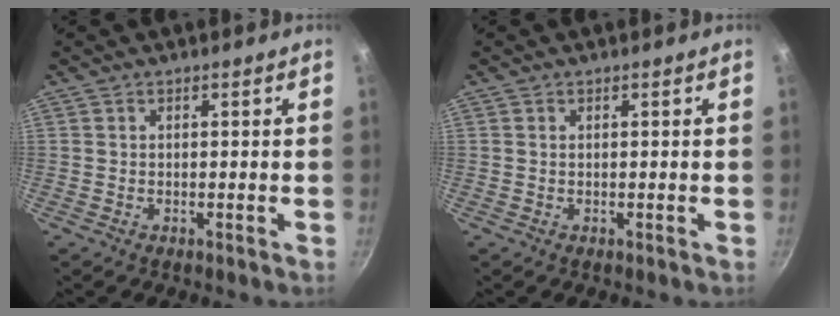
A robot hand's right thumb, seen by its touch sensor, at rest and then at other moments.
{"total": 0.0}